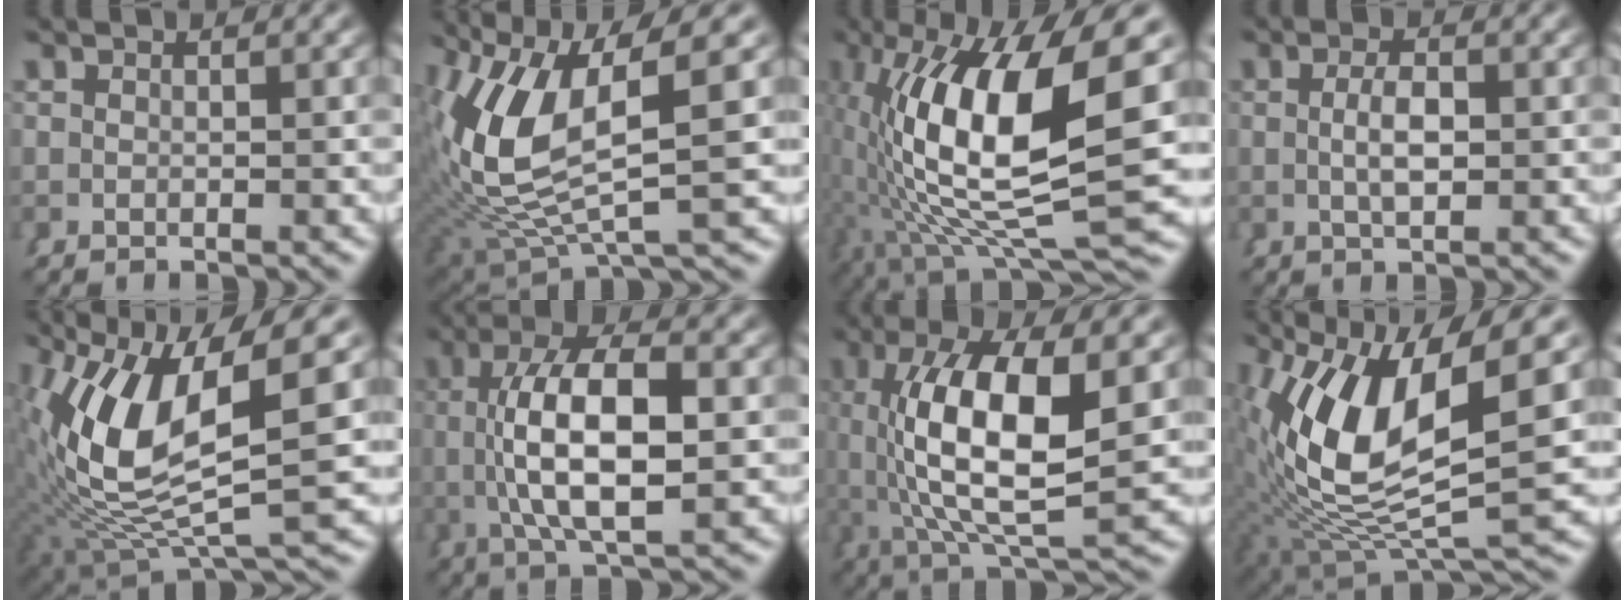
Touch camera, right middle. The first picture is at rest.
{"total": 11.1, "force": [1.2, 6.3, 9.1], "torque": [-0.184, -0.021, 0.036]}
{"total": 18.2, "force": [0.1, 8.1, 16.3], "torque": [-0.270, -0.020, 0.030]}
{"total": 2.1, "force": [0.3, 0.3, 2.1], "torque": [-0.032, 0.000, 0.009]}
{"total": 13.8, "force": [0.7, 7.4, 11.6], "torque": [-0.210, -0.030, 0.032]}
{"total": 8.8, "force": [1.0, 3.3, 8.0], "torque": [-0.138, -0.004, 0.025]}
{"total": 11.9, "force": [1.4, 4.8, 10.8], "torque": [-0.197, -0.015, 0.038]}
{"total": 15.5, "force": [0.9, 8.6, 12.8], "torque": [-0.229, -0.032, 0.037]}